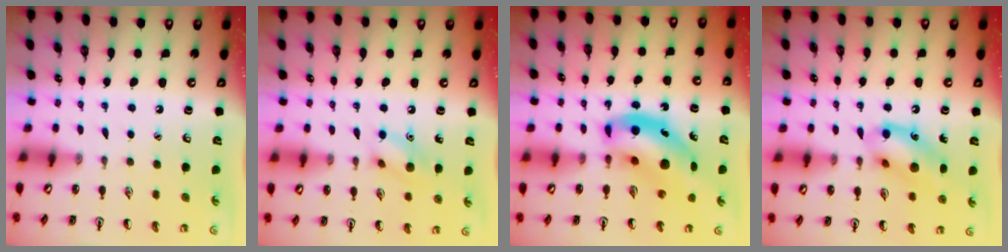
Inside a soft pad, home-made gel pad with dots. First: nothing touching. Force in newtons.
{"total": 9.2, "press": 9.1, "slide": 1.5}
{"total": 12.8, "press": 12.2, "slide": 3.9}
{"total": 12.6, "press": 12.4, "slide": 2.3}